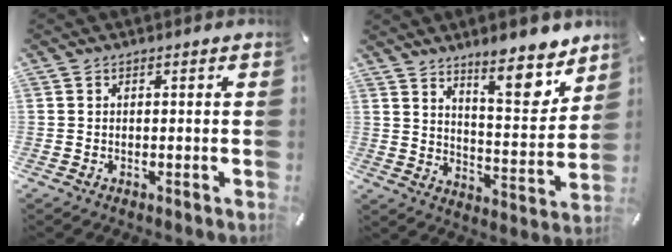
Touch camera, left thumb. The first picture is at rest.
{"total": 13.0, "force": [10.2, 3.8, 7.0], "torque": [-0.087, -0.086, 0.173]}